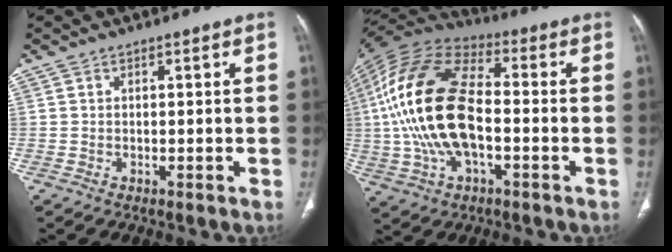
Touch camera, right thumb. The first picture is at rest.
{"total": 22.1, "force": [-1.4, 11.7, 18.8], "torque": [-0.385, 0.021, -0.027]}